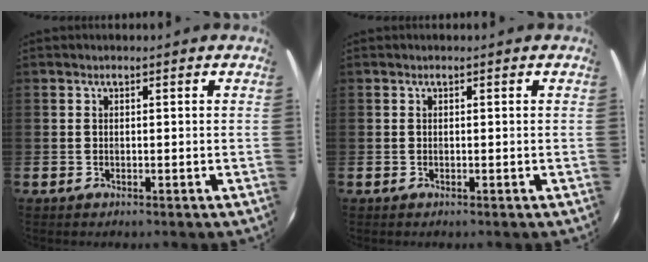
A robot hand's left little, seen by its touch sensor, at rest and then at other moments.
{"total": 0.0}